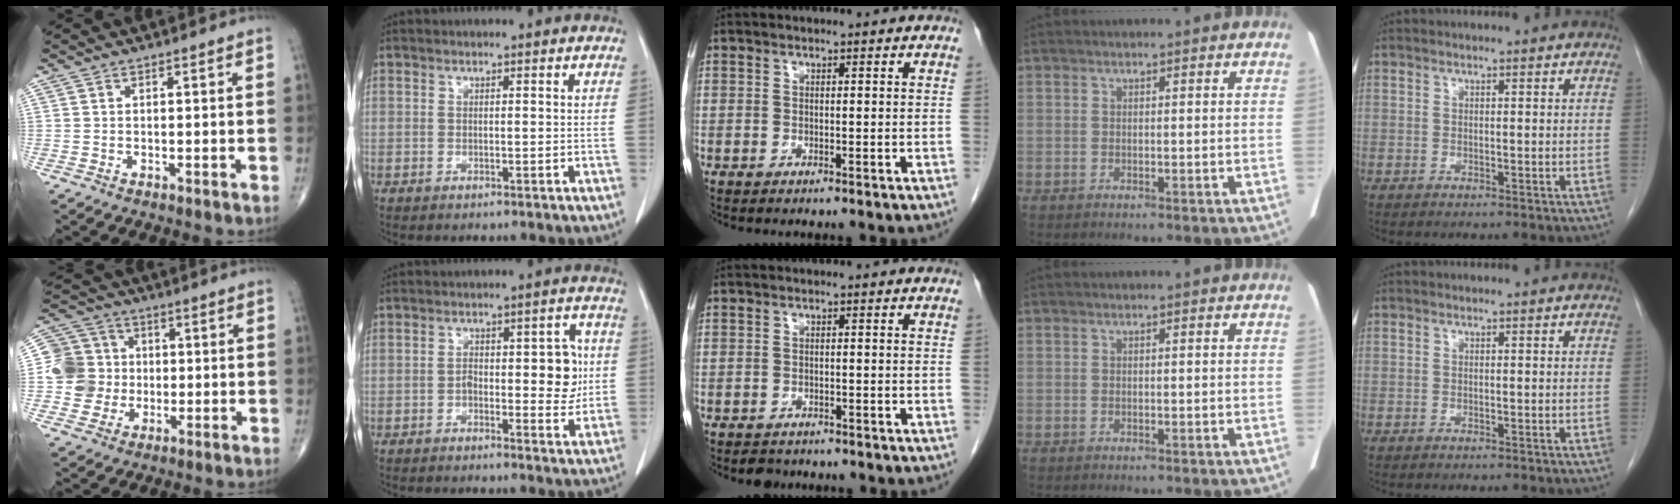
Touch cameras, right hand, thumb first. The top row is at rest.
{"thumb": {"total": 10.0, "force": [-0.4, 9.7, 2.5], "torque": [-0.017, 0.016, -0.010]}, "index": {"total": 7.4, "force": [-0.3, 3.0, 6.7], "torque": [-0.081, 0.014, -0.003]}, "middle": {"total": 1.8, "force": [-1.5, 0.9, 0.2], "torque": [-0.011, -0.001, -0.023]}}